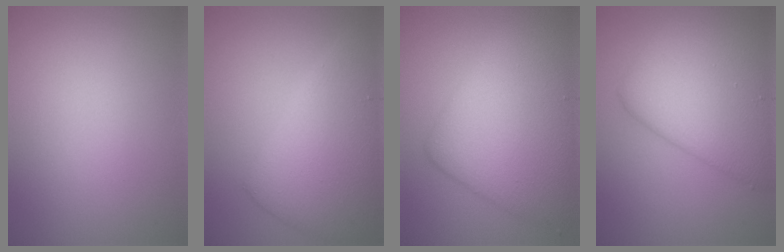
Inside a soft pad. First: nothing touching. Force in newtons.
{"total": 7.8, "press": 7.8, "slide": 0.0}
{"total": 8.5, "press": 8.5, "slide": 0.3}
{"total": 8.3, "press": 8.3, "slide": 0.3}